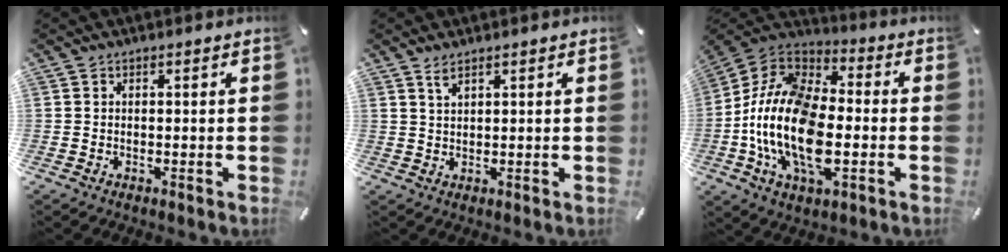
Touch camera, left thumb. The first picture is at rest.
{"total": 2.3, "force": [1.6, 0.7, 1.6], "torque": [-0.034, 0.001, 0.028]}
{"total": 19.6, "force": [-4.8, 11.4, 15.2], "torque": [-0.326, 0.010, -0.085]}